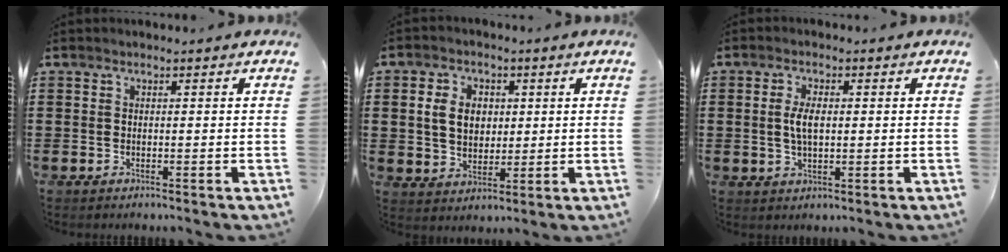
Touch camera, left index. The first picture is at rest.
{"total": 5.6, "force": [1.1, 4.2, 3.5], "torque": [-0.082, 0.007, 0.014]}
{"total": 3.6, "force": [0.2, 1.5, 3.3], "torque": [-0.074, 0.002, -0.001]}